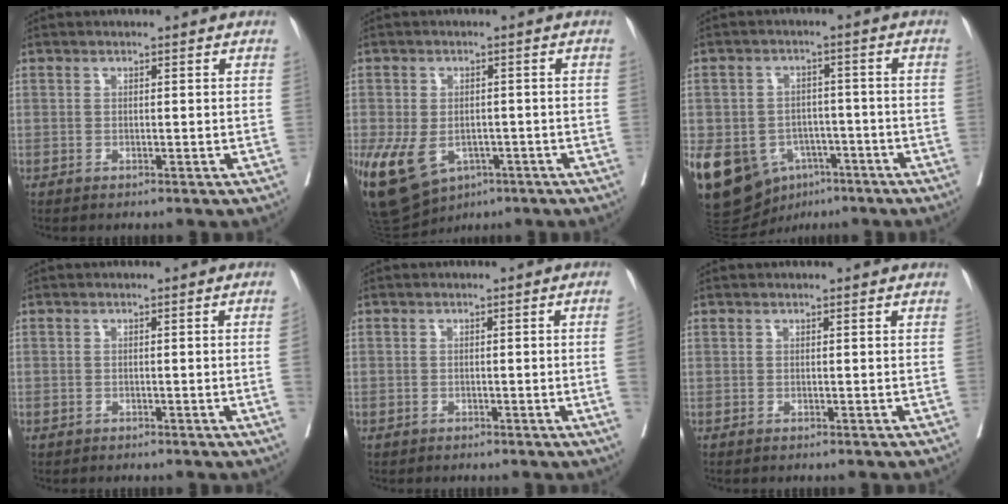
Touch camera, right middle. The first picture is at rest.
{"total": 12.1, "force": [-5.4, 8.0, 7.2], "torque": [-0.152, -0.003, -0.077]}
{"total": 16.1, "force": [-7.5, 11.7, 8.1], "torque": [-0.176, 0.008, -0.106]}
{"total": 1.2, "force": [-0.4, 0.0, 1.1], "torque": [-0.017, 0.008, -0.007]}
{"total": 1.9, "force": [-0.5, 0.0, 1.9], "torque": [-0.025, 0.006, -0.009]}
{"total": 0.0}